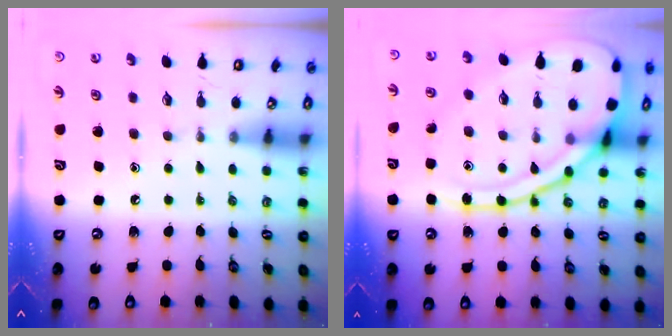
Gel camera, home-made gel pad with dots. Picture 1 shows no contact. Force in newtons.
{"total": 17.7, "press": 17.6, "slide": 1.2}